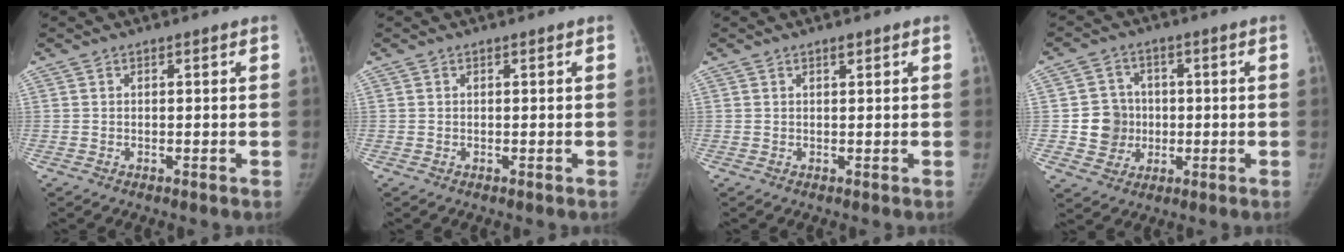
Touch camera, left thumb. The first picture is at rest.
{"total": 0.0}
{"total": 0.9, "force": [0.6, 0.3, 0.5], "torque": [-0.007, -0.003, 0.011]}
{"total": 7.7, "force": [-0.4, 7.3, 2.2], "torque": [-0.002, 0.011, -0.003]}